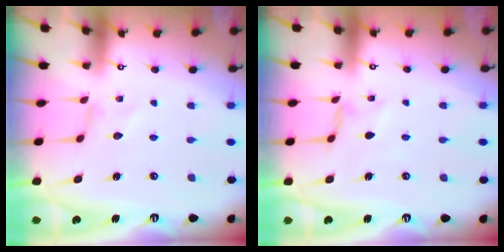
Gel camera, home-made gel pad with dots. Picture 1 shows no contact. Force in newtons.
{"total": 1.7, "press": 1.6, "slide": 0.4}